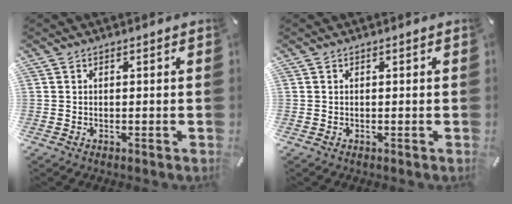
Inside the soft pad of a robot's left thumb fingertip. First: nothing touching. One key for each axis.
{"total": 0.0}